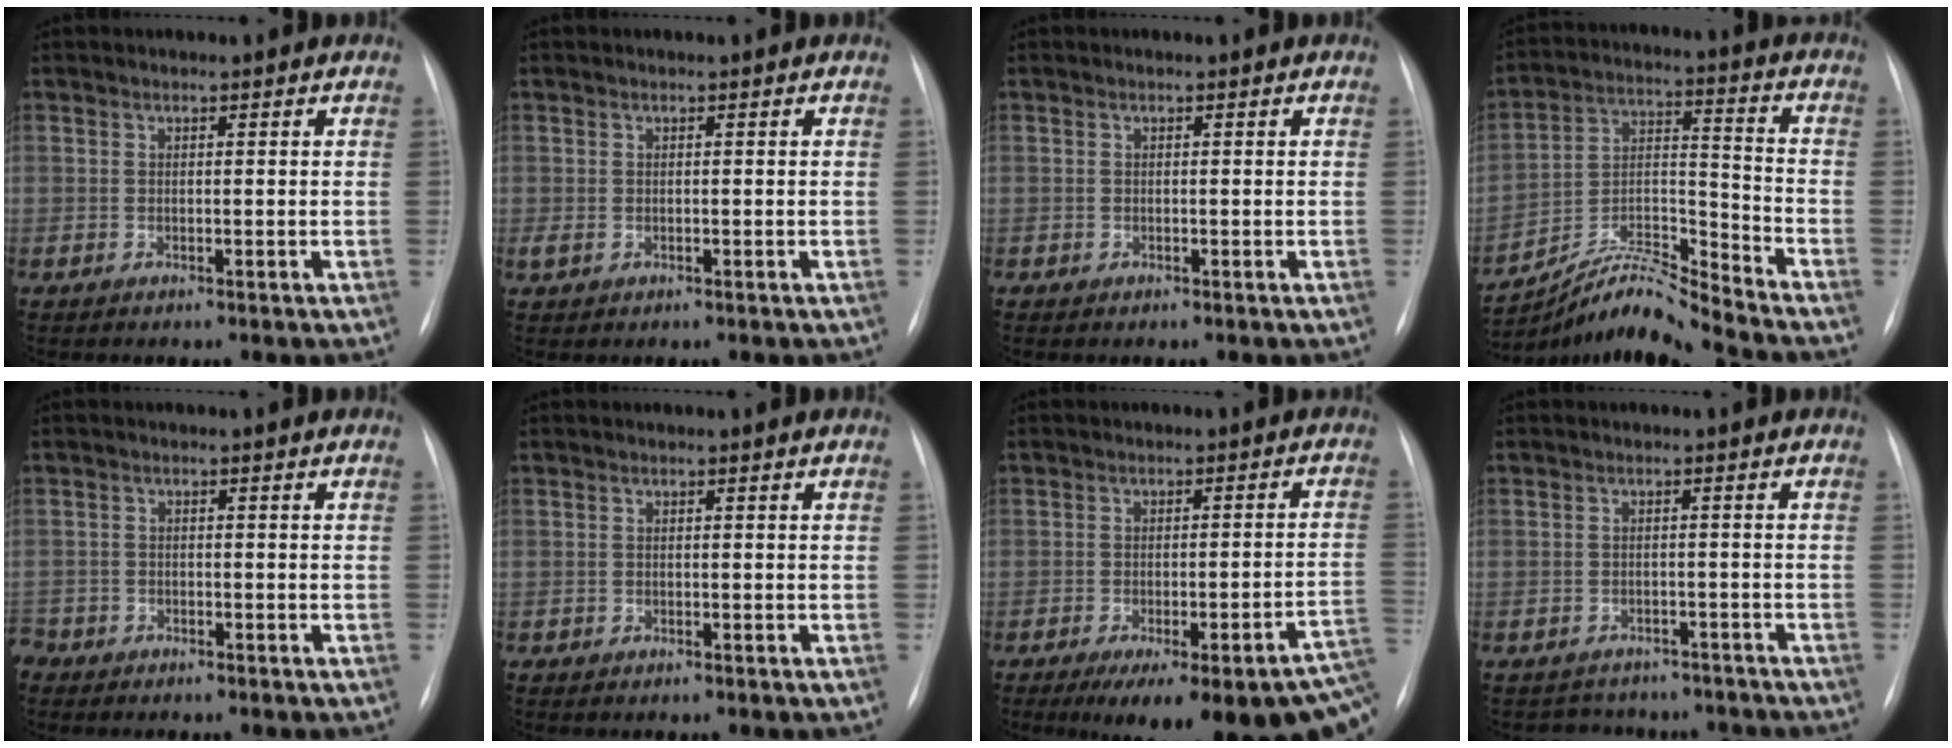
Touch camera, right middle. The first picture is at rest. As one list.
[{"total": 1.2, "force": [-0.2, 0.9, 0.8], "torque": [-0.018, 0.002, 0.001]}, {"total": 0.0}, {"total": 9.8, "force": [-9.6, -1.6, 1.7], "torque": [-0.037, 0.027, -0.173]}, {"total": 3.6, "force": [-2.7, 2.3, 0.3], "torque": [-0.005, 0.004, -0.053]}, {"total": 0.0}, {"total": 20.8, "force": [-11.7, 4.3, 16.7], "torque": [-0.147, -0.003, -0.143]}, {"total": 7.8, "force": [-7.0, 3.4, 0.6], "torque": [-0.004, 0.019, -0.078]}]